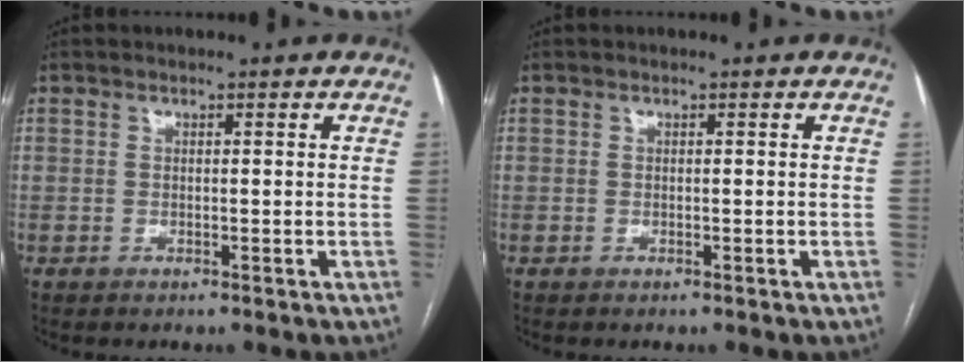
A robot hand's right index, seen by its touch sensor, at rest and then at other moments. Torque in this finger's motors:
{"motor_torque": [-0.02, 0.02, 0.00, 0.00]}